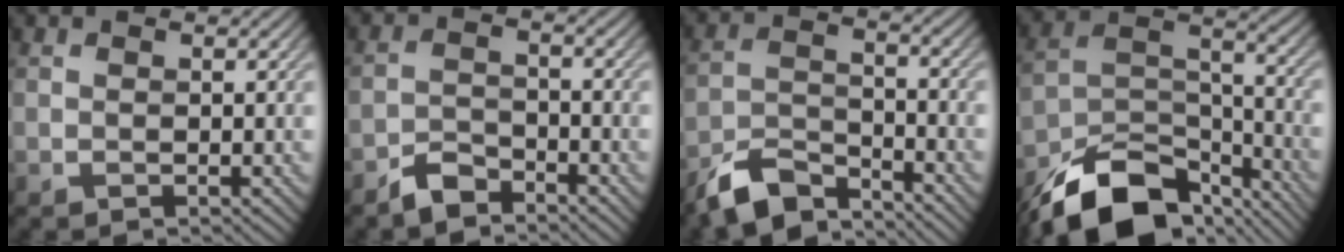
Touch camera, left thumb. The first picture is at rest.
{"total": 3.5, "force": [-3.0, 1.3, 1.3], "torque": [-0.024, 0.002, -0.068]}
{"total": 7.5, "force": [-6.5, 2.2, 3.1], "torque": [-0.063, -0.007, -0.134]}
{"total": 14.8, "force": [-10.9, 6.5, 7.6], "torque": [-0.150, -0.013, -0.193]}